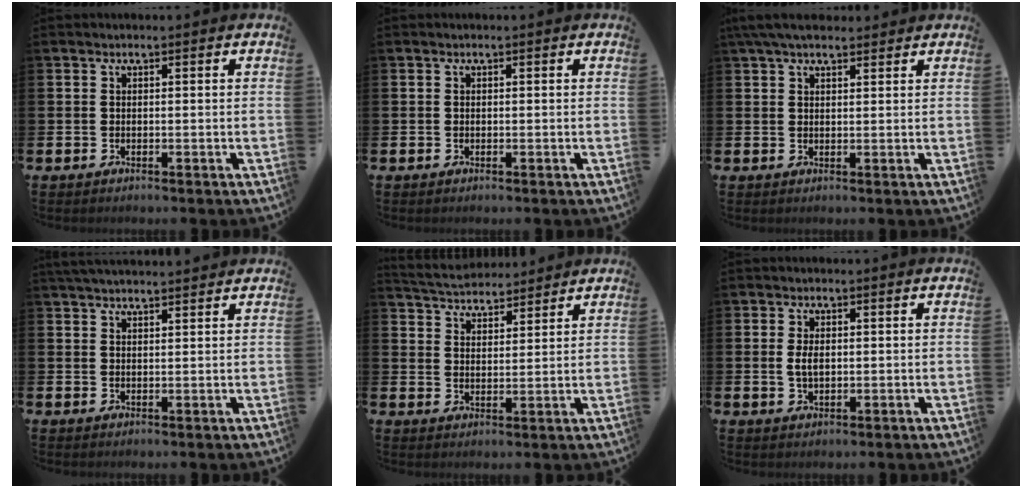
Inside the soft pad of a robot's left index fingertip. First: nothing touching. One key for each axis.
{"total": 0.0}
{"total": 4.5, "fx": 3.7, "fy": 1.6, "fz": 2.0, "tx": -0.043, "ty": -0.007, "tz": 0.068}
{"total": 2.9, "fx": 2.8, "fy": 0.2, "fz": 0.6, "tx": -0.016, "ty": -0.008, "tz": 0.051}
{"total": 4.6, "fx": 4.5, "fy": 0.9, "fz": -0.1, "tx": -0.018, "ty": -0.027, "tz": 0.081}
{"total": 2.6, "fx": 0.4, "fy": 1.4, "fz": 2.1, "tx": -0.032, "ty": 0.002, "tz": 0.003}